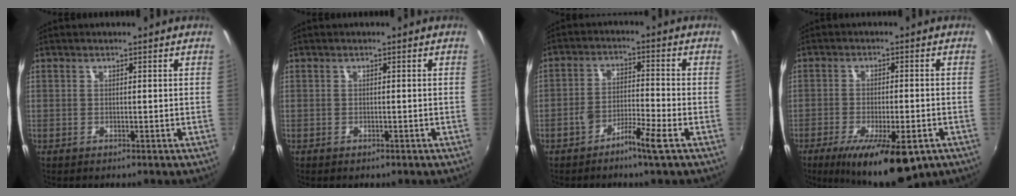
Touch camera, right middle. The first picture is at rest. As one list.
[{"total": 0.8, "force": [-0.6, 0.6, 0.3], "torque": [-0.006, -0.002, -0.007]}, {"total": 5.1, "force": [-3.4, 0.1, 3.8], "torque": [-0.085, 0.004, -0.065]}, {"total": 15.2, "force": [-9.0, 4.8, 11.3], "torque": [-0.205, -0.040, -0.130]}]